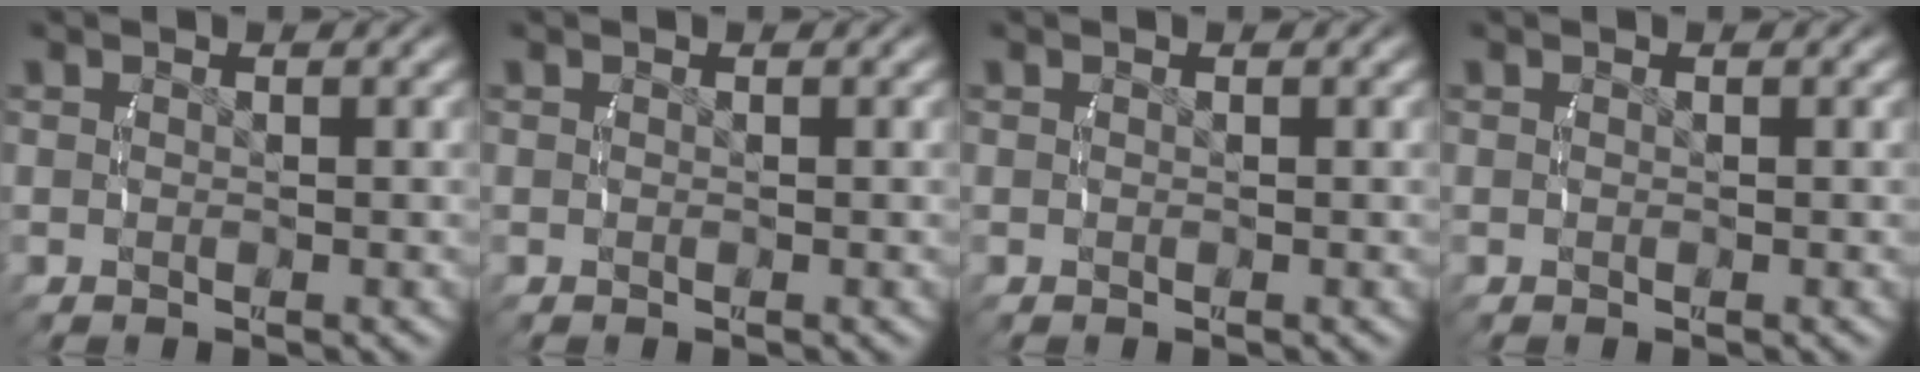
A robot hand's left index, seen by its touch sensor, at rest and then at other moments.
{"total": 0.0}
{"total": 0.0}
{"total": 0.0}